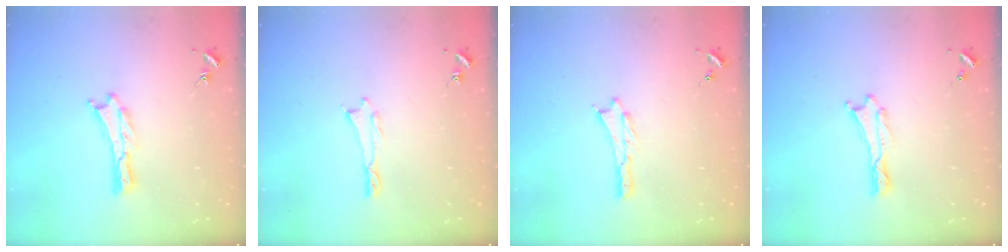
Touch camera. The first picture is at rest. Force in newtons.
{"total": 0.0}
{"total": 0.0}
{"total": 0.0}